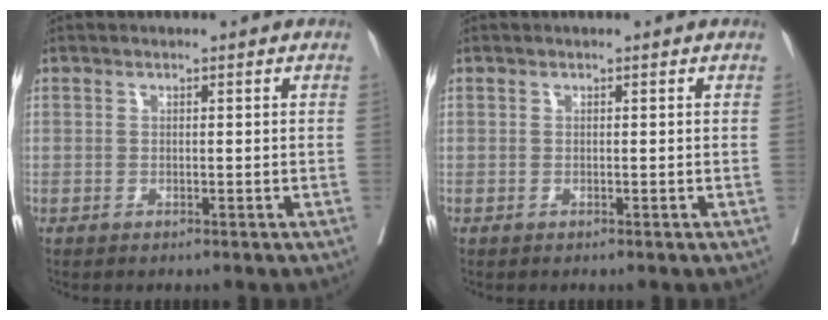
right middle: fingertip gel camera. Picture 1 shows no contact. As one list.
[{"total": 0.0}]